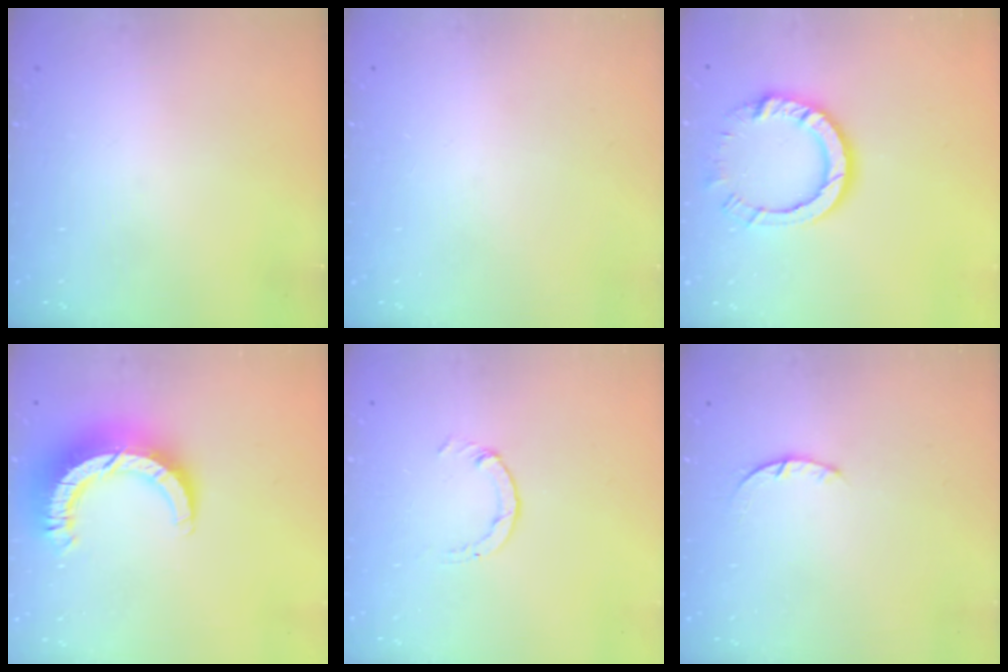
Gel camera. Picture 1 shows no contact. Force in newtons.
{"total": 0.0}
{"total": 10.8, "press": 10.7, "slide": 1.0}
{"total": 12.1, "press": 12.0, "slide": 1.2}
{"total": 0.7, "press": 0.7, "slide": 0.2}
{"total": 1.2, "press": 1.2, "slide": 0.3}